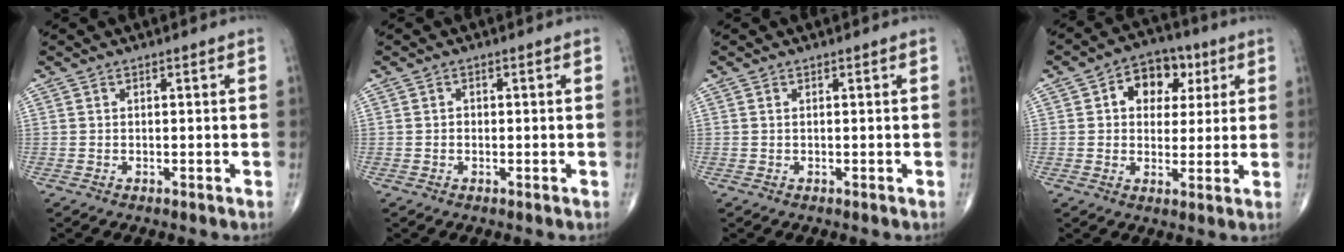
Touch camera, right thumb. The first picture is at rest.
{"total": 0.7, "force": [-0.1, 0.6, 0.4], "torque": [-0.007, 0.001, -0.003]}
{"total": 0.0}
{"total": 10.0, "force": [3.2, 7.3, 6.0], "torque": [-0.045, 0.004, 0.046]}